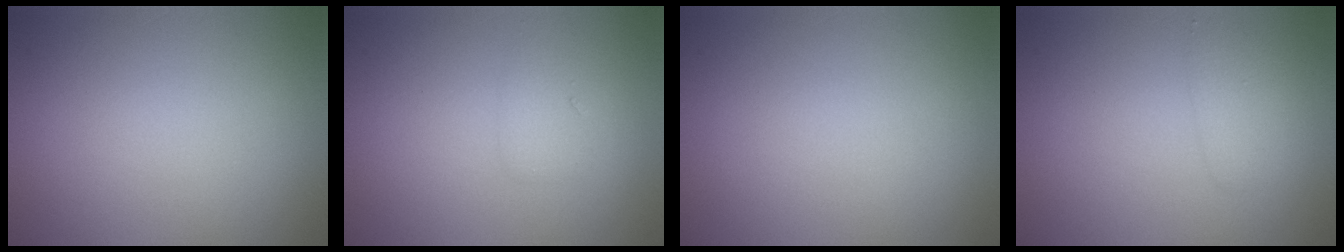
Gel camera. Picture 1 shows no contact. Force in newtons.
{"total": 1.2, "press": 1.2, "slide": 0.1}
{"total": 0.0}
{"total": 1.5, "press": 1.5, "slide": 0.1}